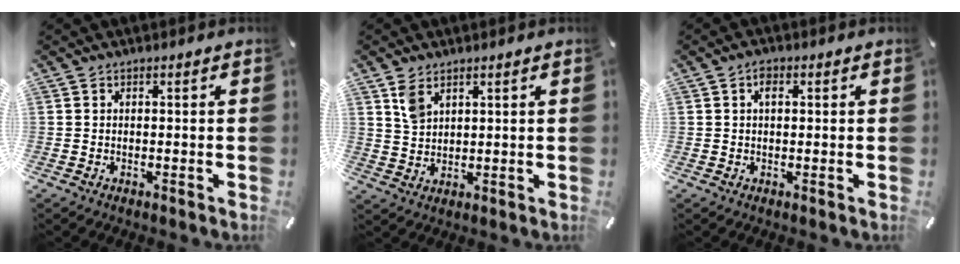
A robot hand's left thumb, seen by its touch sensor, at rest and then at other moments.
{"total": 4.8, "force": [2.9, 3.0, 2.3], "torque": [-0.045, -0.003, 0.056]}
{"total": 2.0, "force": [0.7, 1.2, 1.5], "torque": [-0.024, 0.003, 0.010]}